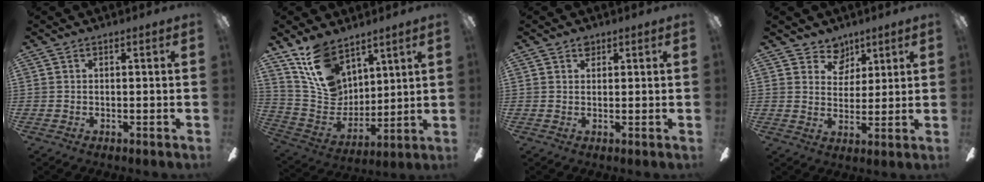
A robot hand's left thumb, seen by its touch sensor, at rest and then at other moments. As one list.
[{"total": 15.1, "force": [9.8, 9.3, 6.6], "torque": [-0.135, -0.045, 0.195]}, {"total": 1.8, "force": [1.2, 1.2, 0.7], "torque": [-0.008, -0.002, 0.021]}, {"total": 6.6, "force": [4.5, 4.7, 1.0], "torque": [-0.012, -0.025, 0.082]}]